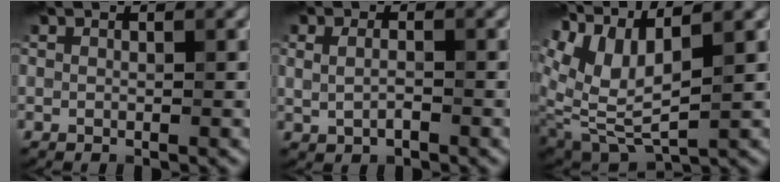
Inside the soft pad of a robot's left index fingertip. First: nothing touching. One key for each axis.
{"total": 1.8, "fx": -0.1, "fy": 0.9, "fz": 1.5, "tx": -0.039, "ty": 0.004, "tz": 0.001}
{"total": 6.6, "fx": 4.0, "fy": 2.2, "fz": 4.8, "tx": -0.119, "ty": -0.001, "tz": 0.083}